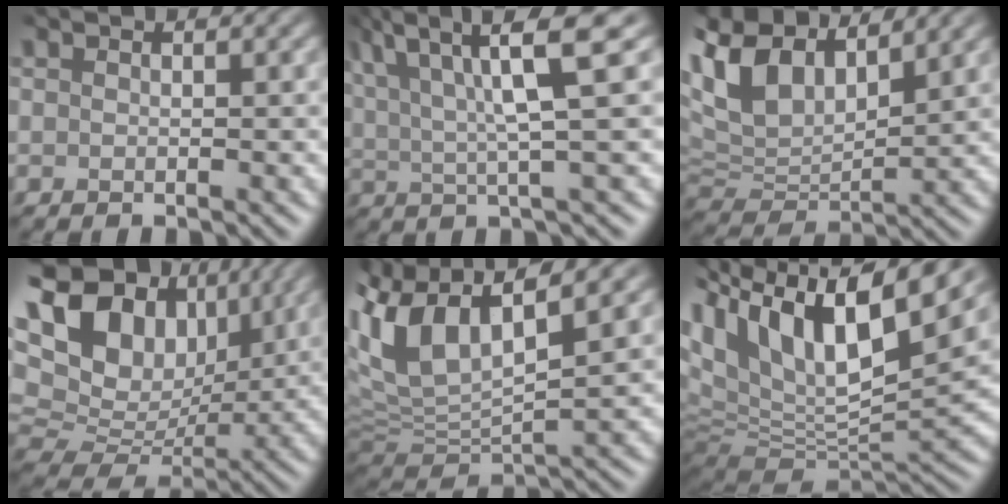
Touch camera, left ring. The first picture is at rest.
{"total": 9.4, "force": [4.7, 1.7, 7.9], "torque": [-0.132, 0.022, 0.079]}
{"total": 8.7, "force": [5.1, 4.5, 5.4], "torque": [-0.128, 0.018, 0.093]}
{"total": 13.3, "force": [5.6, 8.8, 8.3], "torque": [-0.178, 0.036, 0.109]}
{"total": 8.9, "force": [3.9, 3.8, 7.0], "torque": [-0.148, 0.012, 0.070]}
{"total": 14.2, "force": [6.6, 6.2, 11.0], "torque": [-0.214, 0.028, 0.118]}